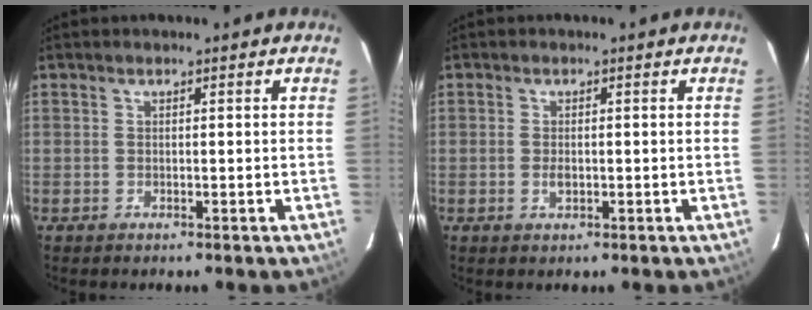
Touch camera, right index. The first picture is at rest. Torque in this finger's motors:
{"motor_torque": [0.70, 0.06, 0.27, 0.01]}